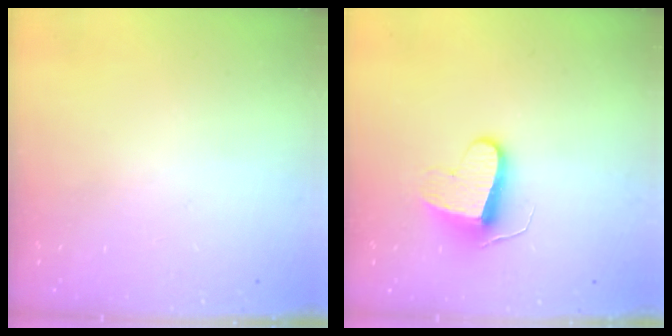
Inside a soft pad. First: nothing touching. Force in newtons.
{"total": 9.2, "press": 9.2, "slide": 0.5}